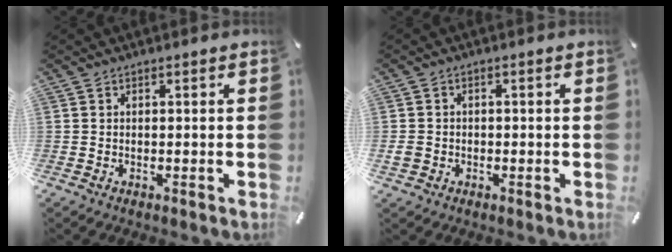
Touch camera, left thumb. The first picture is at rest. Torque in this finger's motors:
{"motor_torque": [0.26, 0.54, 0.11, -0.13, 0.04]}